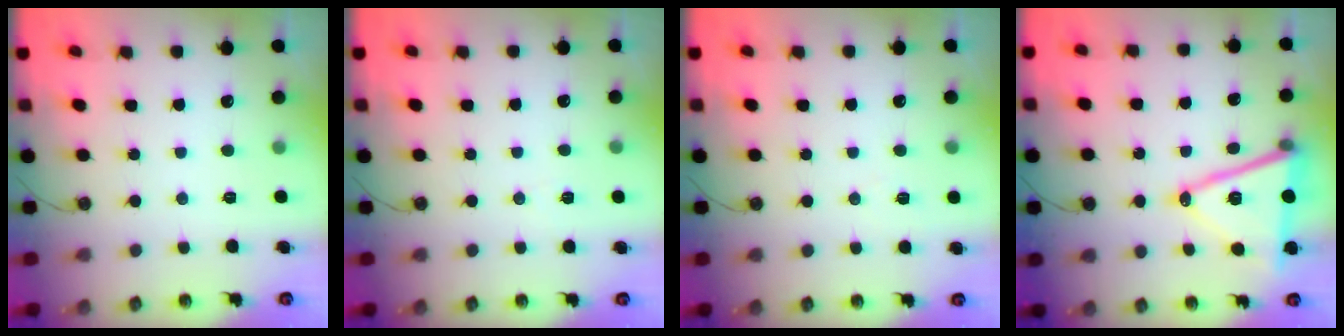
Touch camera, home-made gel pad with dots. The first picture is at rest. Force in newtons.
{"total": 3.3, "press": 2.7, "slide": 1.9}
{"total": 4.5, "press": 4.1, "slide": 1.8}
{"total": 16.5, "press": 16.1, "slide": 3.8}